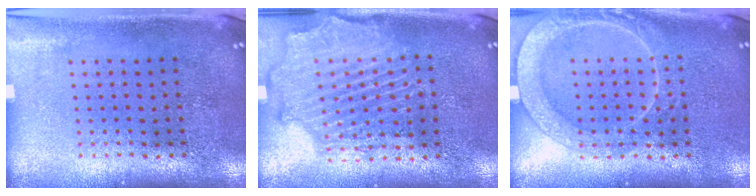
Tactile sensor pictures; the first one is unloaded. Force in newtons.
{"total": 2.1, "press": 2.1, "slide": 0.5}
{"total": 3.0, "press": 2.9, "slide": 0.5}